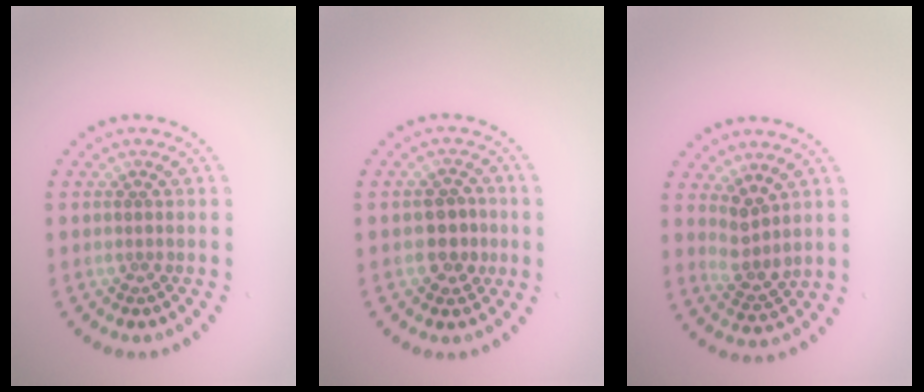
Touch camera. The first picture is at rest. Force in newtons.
{"total": 2.7, "press": 2.6, "slide": 0.6}
{"total": 2.5, "press": 2.0, "slide": 1.6}